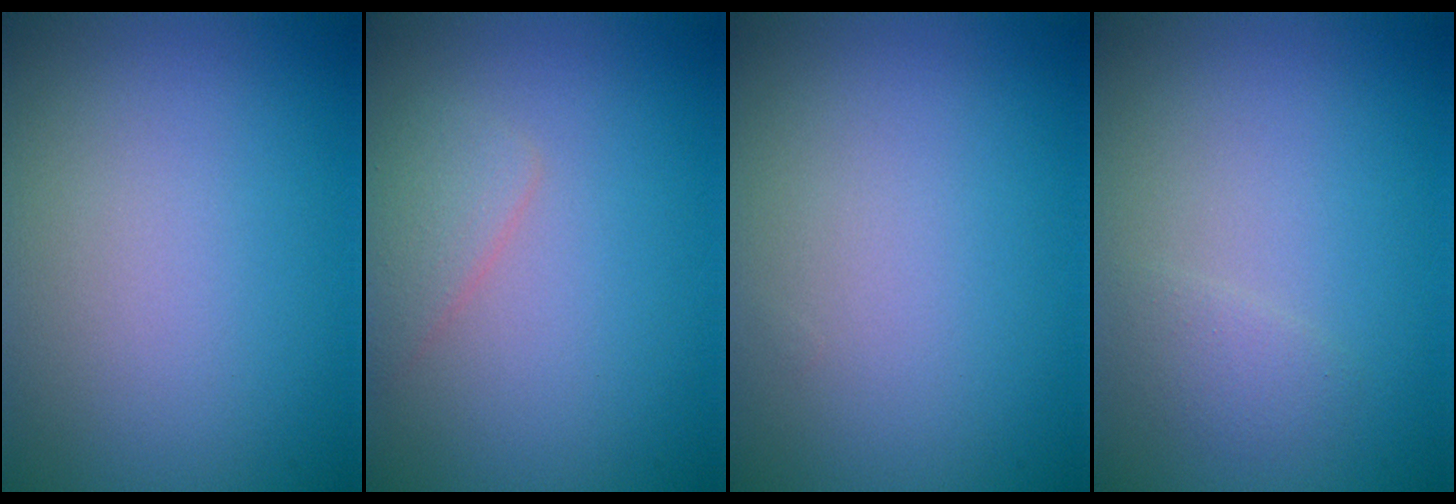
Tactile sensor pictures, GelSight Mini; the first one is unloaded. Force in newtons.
{"total": 1.7, "press": 1.7, "slide": 0.1}
{"total": 0.0}
{"total": 1.2, "press": 1.2, "slide": 0.0}